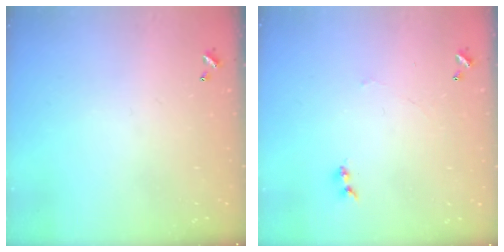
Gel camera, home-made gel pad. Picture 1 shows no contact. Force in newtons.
{"total": 1.3, "press": 1.2, "slide": 0.4}